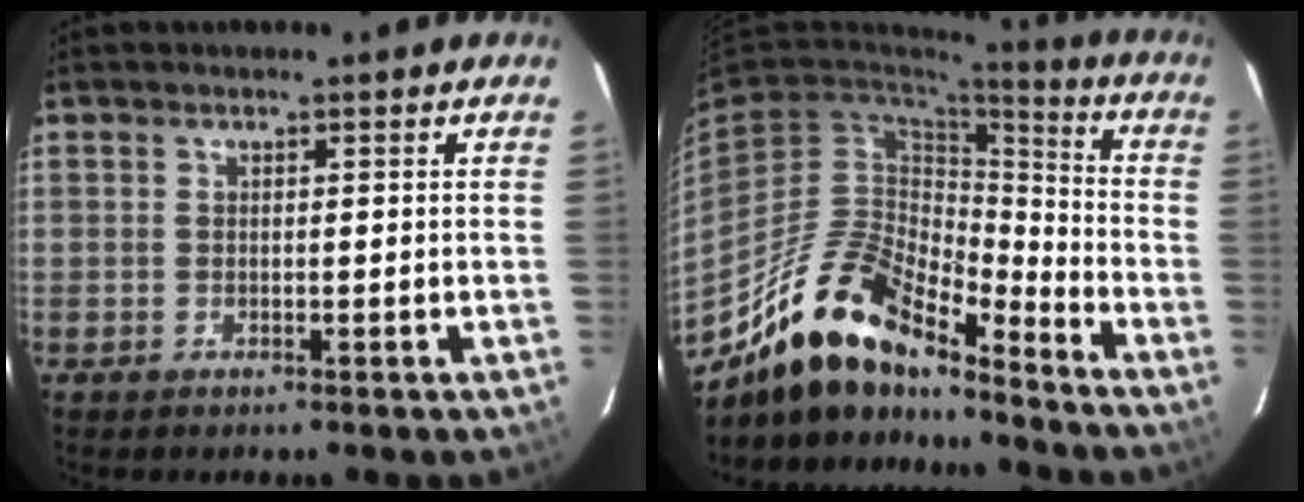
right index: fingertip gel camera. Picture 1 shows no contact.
{"total": 18.7, "force": [-14.9, 6.0, 9.6], "torque": [-0.172, 0.010, -0.275]}